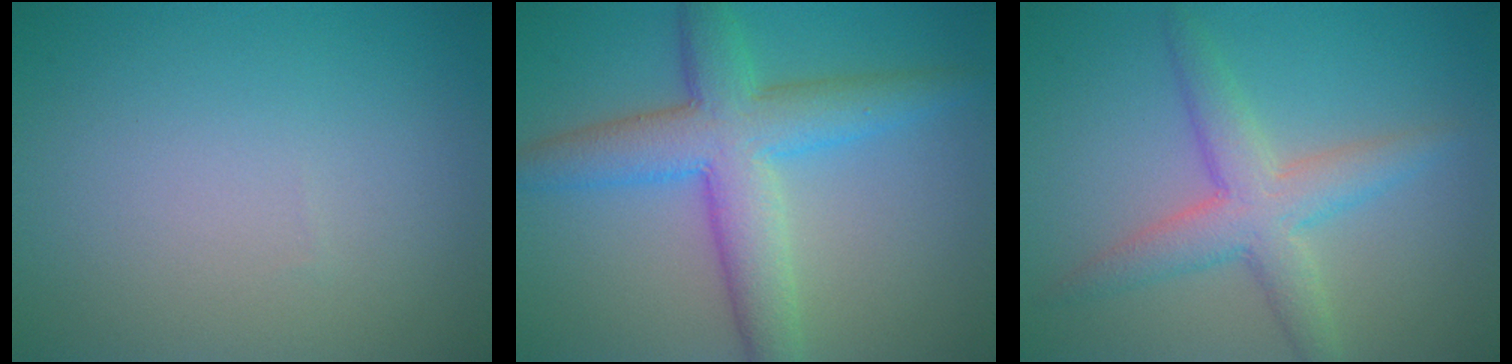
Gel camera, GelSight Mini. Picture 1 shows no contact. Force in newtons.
{"total": 7.0, "press": 7.0, "slide": 0.1}
{"total": 4.4, "press": 4.4, "slide": 0.2}